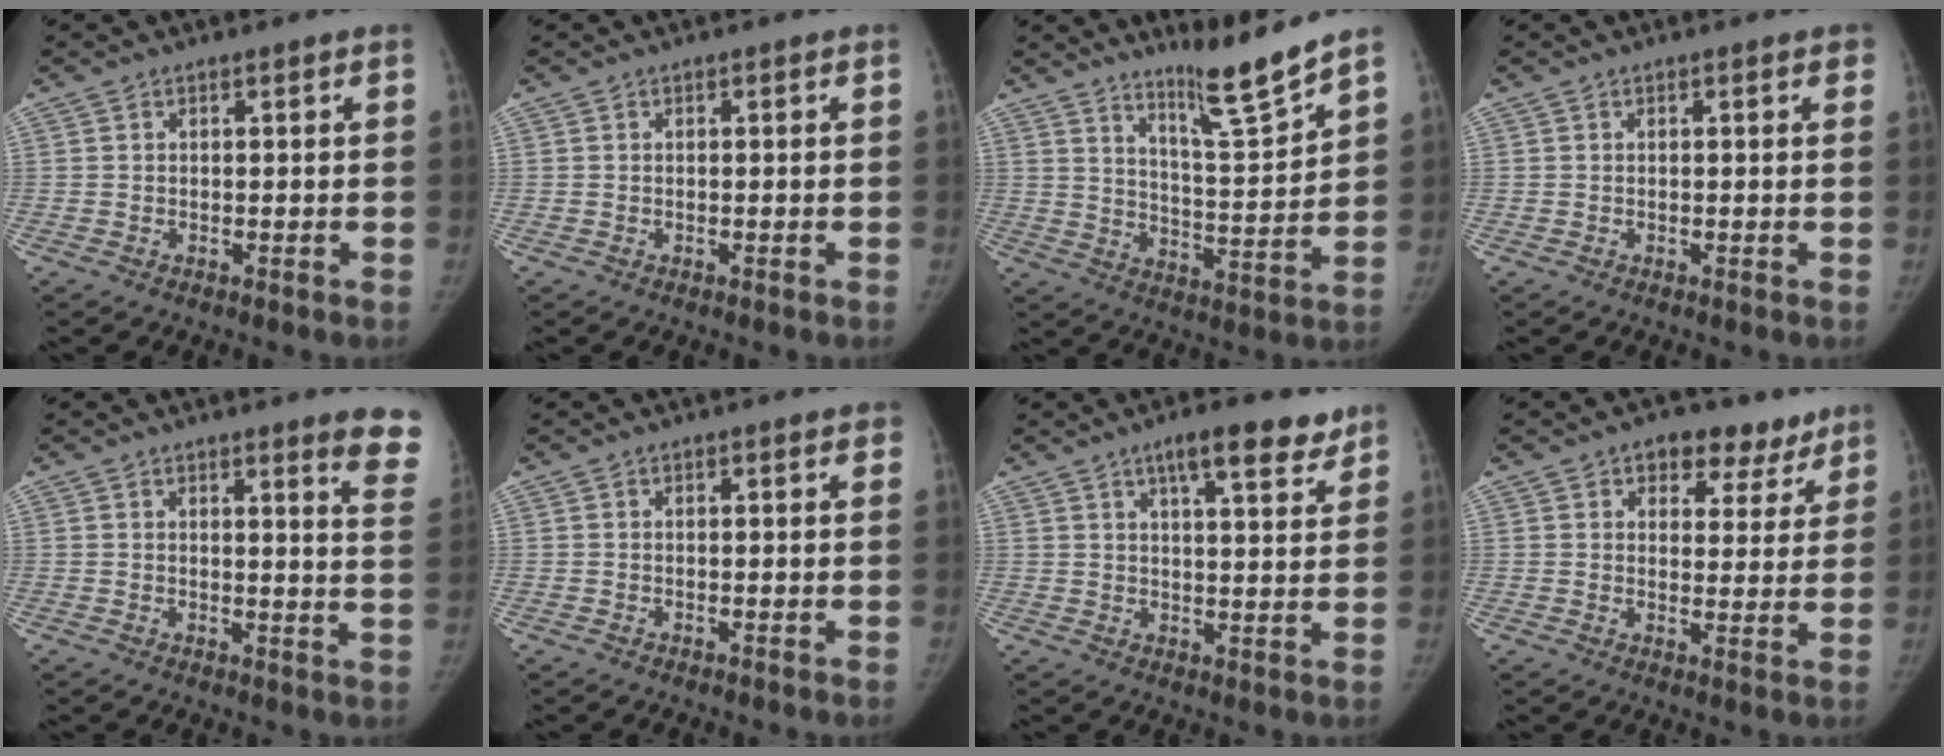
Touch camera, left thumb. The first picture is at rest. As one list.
[{"total": 0.0}, {"total": 10.1, "force": [8.5, -0.3, 5.4], "torque": [-0.077, -0.076, 0.145]}, {"total": 1.2, "force": [0.7, 0.4, 0.9], "torque": [-0.008, 0.002, 0.005]}, {"total": 8.9, "force": [7.0, 0.8, 5.4], "torque": [-0.039, -0.049, 0.058]}, {"total": 1.0, "force": [0.6, 0.3, 0.7], "torque": [-0.006, 0.002, 0.005]}, {"total": 9.0, "force": [5.5, 2.9, 6.6], "torque": [-0.067, -0.017, 0.076]}, {"total": 9.1, "force": [5.8, 5.8, 3.9], "torque": [0.002, -0.018, 0.077]}]